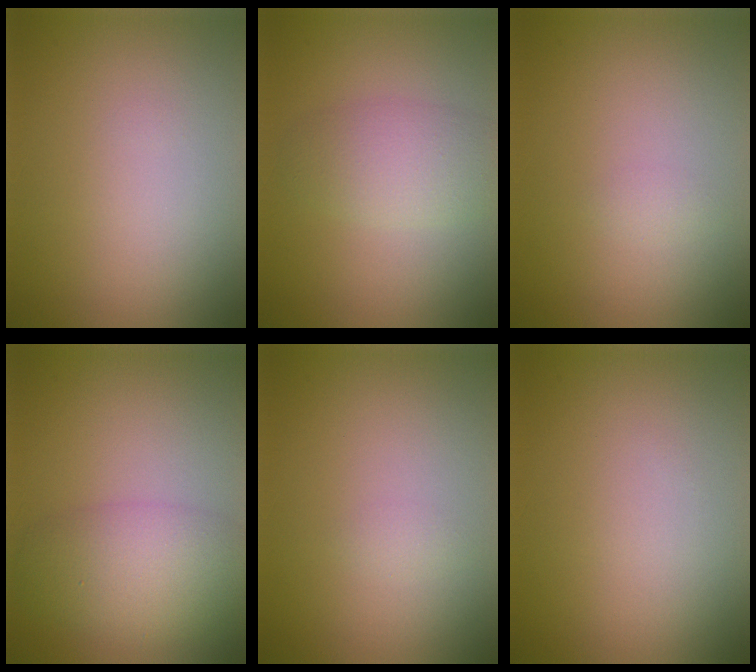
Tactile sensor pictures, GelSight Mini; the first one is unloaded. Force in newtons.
{"total": 3.4, "press": 3.4, "slide": 0.1}
{"total": 0.6, "press": 0.6, "slide": 0.1}
{"total": 5.0, "press": 5.0, "slide": 0.3}
{"total": 0.6, "press": 0.6, "slide": 0.1}
{"total": 0.0}